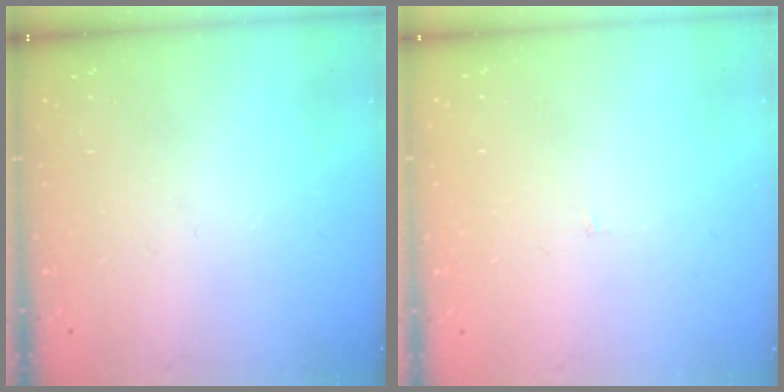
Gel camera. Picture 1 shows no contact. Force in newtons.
{"total": 2.0, "press": 2.0, "slide": 0.1}